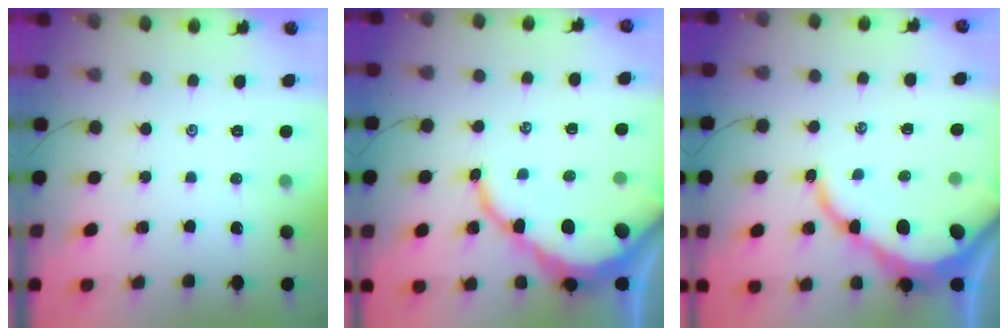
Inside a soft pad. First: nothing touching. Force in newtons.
{"total": 11.9, "press": 11.8, "slide": 1.1}
{"total": 11.6, "press": 11.6, "slide": 0.6}